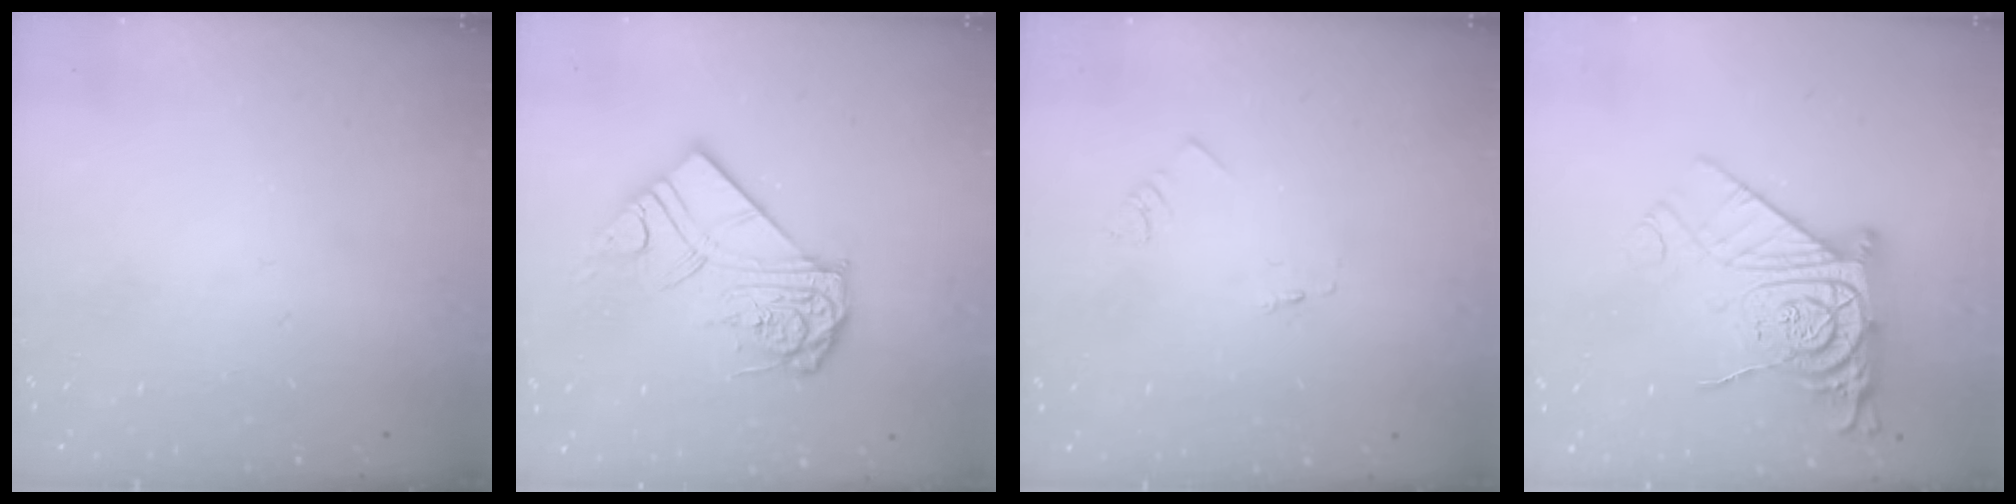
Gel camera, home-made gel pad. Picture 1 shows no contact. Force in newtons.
{"total": 13.7, "press": 13.6, "slide": 1.4}
{"total": 1.3, "press": 1.2, "slide": 0.1}
{"total": 16.0, "press": 15.9, "slide": 1.4}